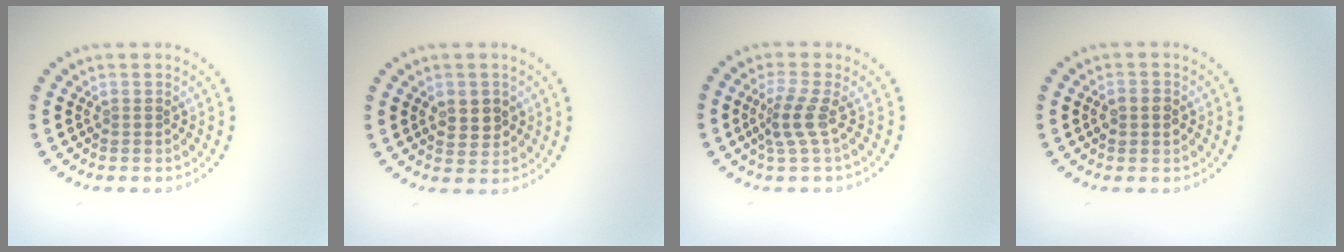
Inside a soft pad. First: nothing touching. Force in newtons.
{"total": 2.6, "press": 2.5, "slide": 0.6}
{"total": 2.4, "press": 1.8, "slide": 1.5}
{"total": 2.3, "press": 2.3, "slide": 0.1}